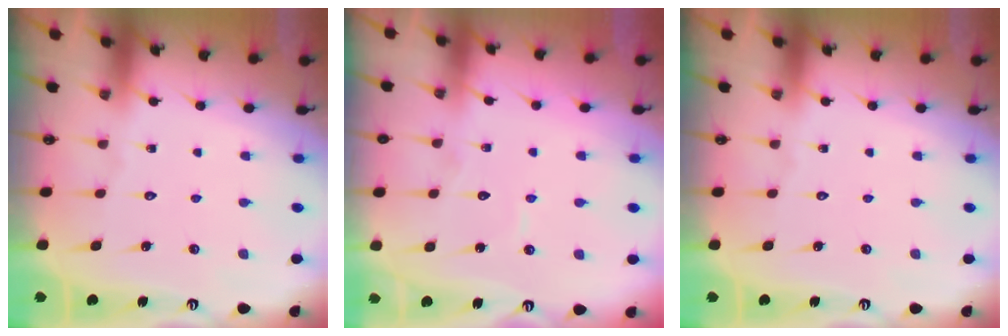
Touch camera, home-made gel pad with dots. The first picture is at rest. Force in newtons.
{"total": 4.3, "press": 4.3, "slide": 0.4}
{"total": 0.0}